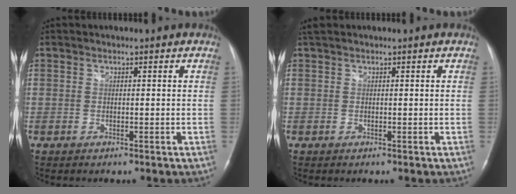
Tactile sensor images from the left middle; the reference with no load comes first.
{"total": 1.2, "force": [0.9, 0.7, 0.3], "torque": [-0.011, 0.019, 0.018]}